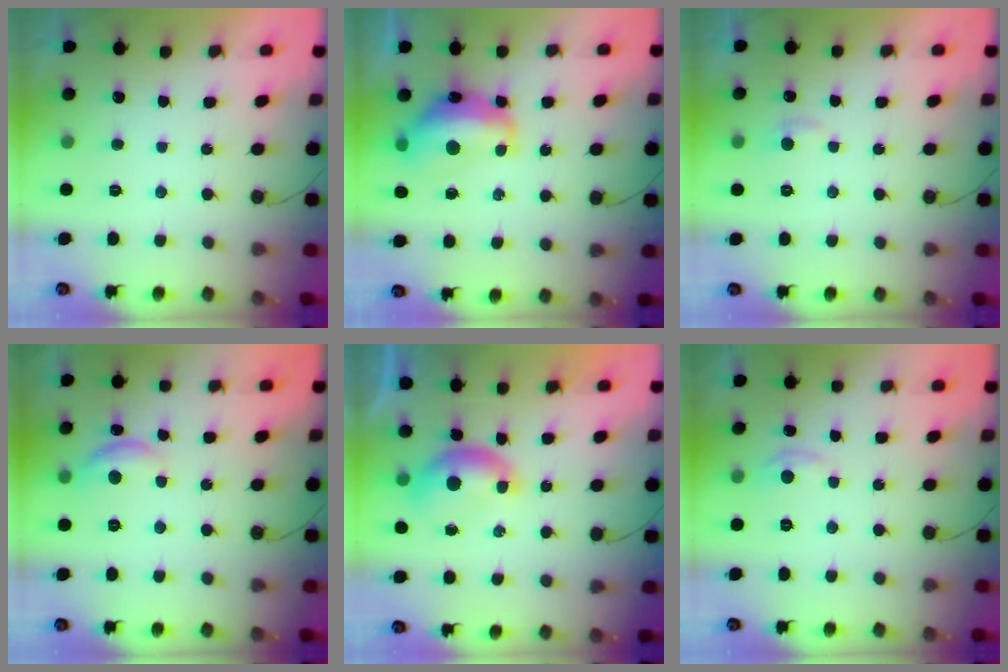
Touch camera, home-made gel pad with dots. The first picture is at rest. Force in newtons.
{"total": 14.0, "press": 13.8, "slide": 1.8}
{"total": 4.8, "press": 4.7, "slide": 0.6}
{"total": 9.6, "press": 9.6, "slide": 0.5}
{"total": 6.7, "press": 6.6, "slide": 0.9}
{"total": 4.3, "press": 4.3, "slide": 0.6}